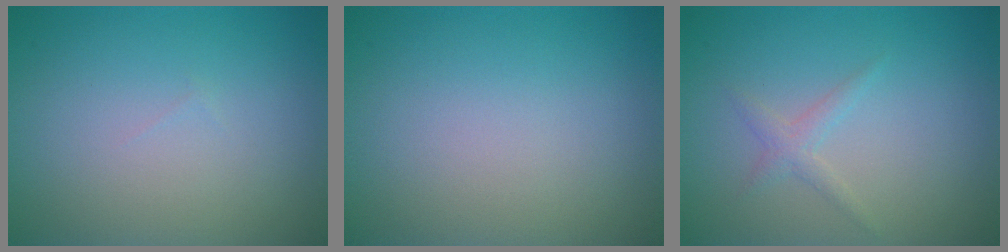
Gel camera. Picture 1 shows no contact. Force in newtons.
{"total": 0.0}
{"total": 1.2, "press": 1.2, "slide": 0.1}